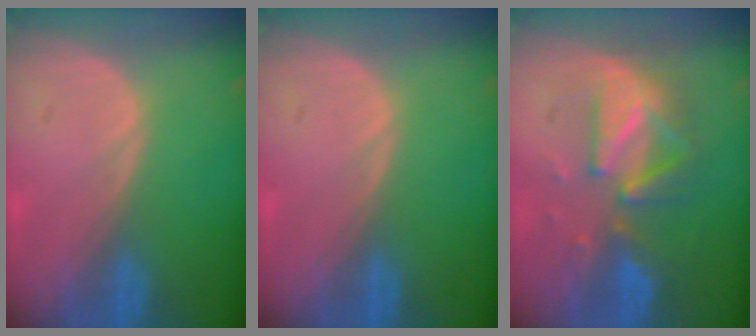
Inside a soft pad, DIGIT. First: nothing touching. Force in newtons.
{"total": 0.0}
{"total": 8.2, "press": 8.2, "slide": 0.4}